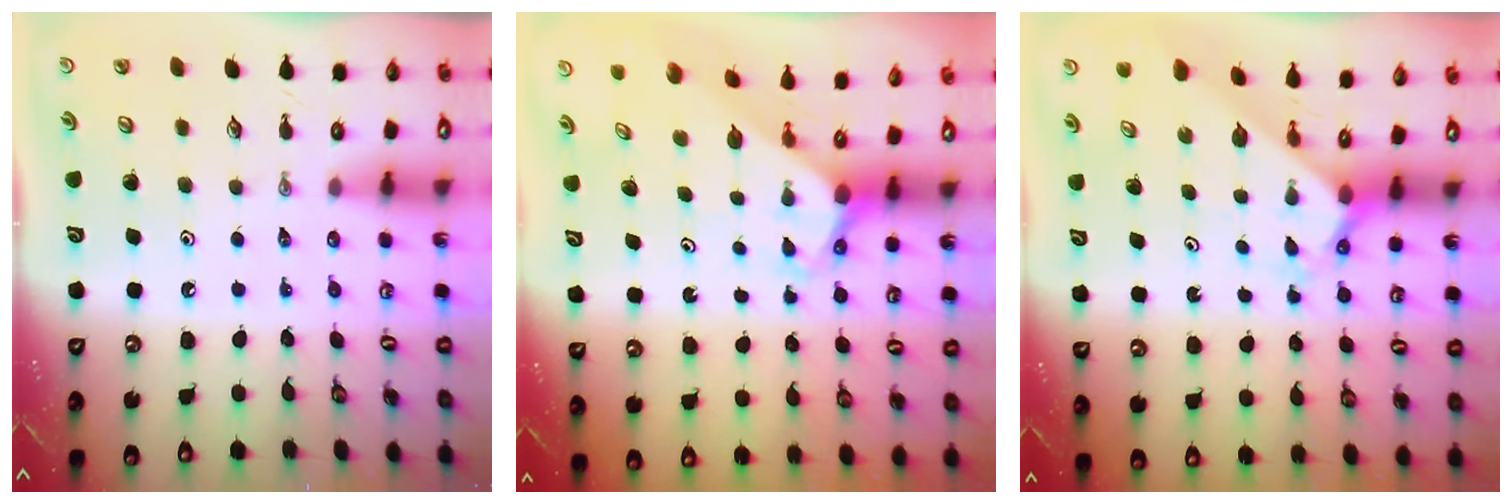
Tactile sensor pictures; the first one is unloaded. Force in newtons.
{"total": 3.2, "press": 3.2, "slide": 0.2}
{"total": 2.1, "press": 2.1, "slide": 0.2}